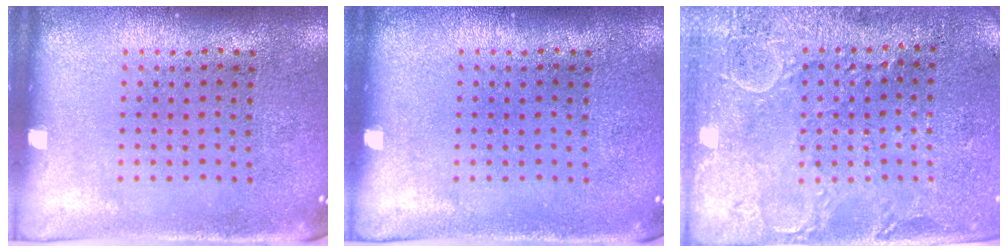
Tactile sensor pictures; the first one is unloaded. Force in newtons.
{"total": 0.0}
{"total": 2.8, "press": 2.7, "slide": 0.8}